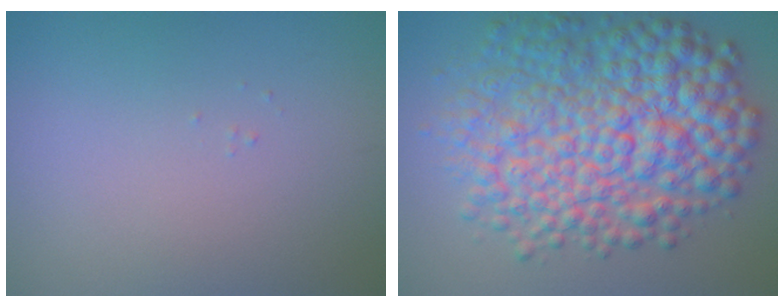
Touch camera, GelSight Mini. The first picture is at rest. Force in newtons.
{"total": 11.2, "press": 11.2, "slide": 0.1}